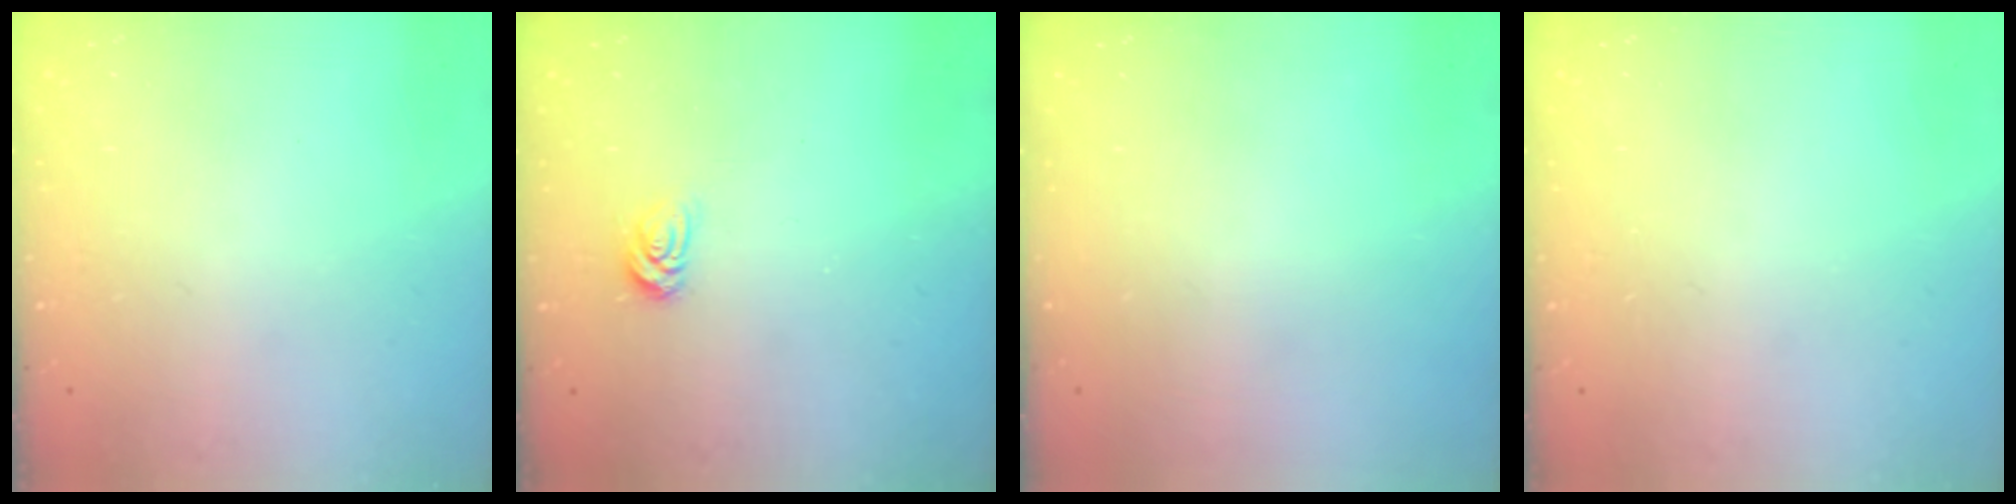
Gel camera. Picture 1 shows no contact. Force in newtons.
{"total": 4.6, "press": 4.5, "slide": 0.6}
{"total": 0.0}
{"total": 0.0}